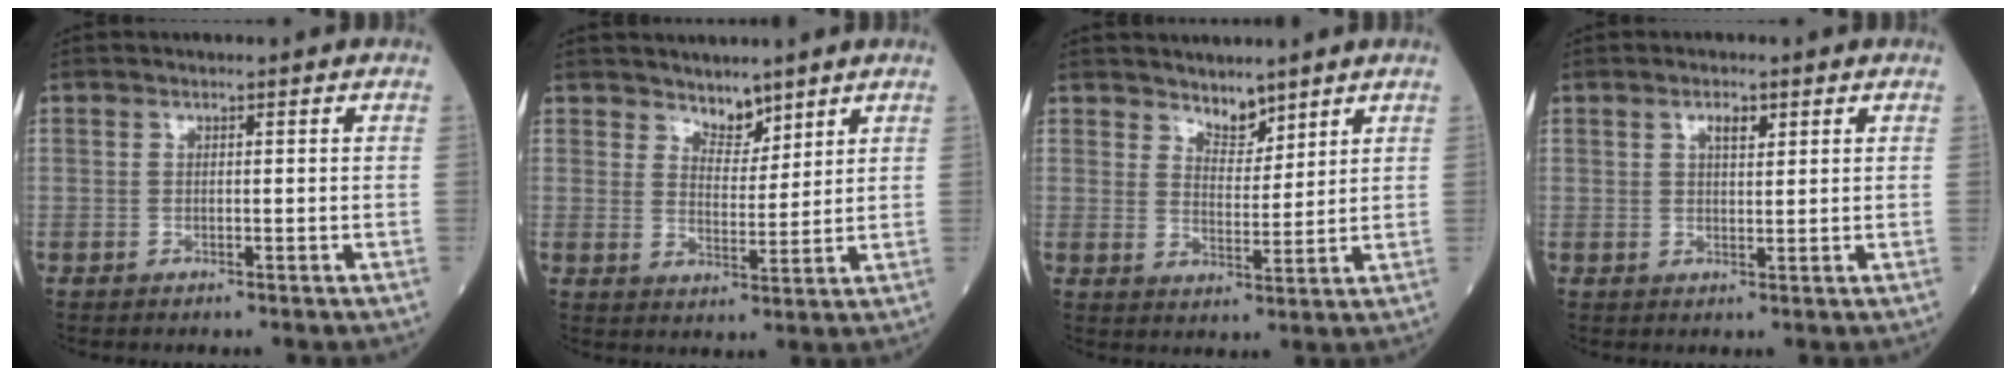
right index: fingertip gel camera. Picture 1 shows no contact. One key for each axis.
{"total": 3.8, "fx": 3.3, "fy": 1.5, "fz": 1.0, "tx": -0.013, "ty": -0.003, "tz": 0.062}
{"total": 3.8, "fx": 3.3, "fy": 1.4, "fz": 1.0, "tx": -0.016, "ty": -0.003, "tz": 0.064}
{"total": 2.3, "fx": 1.3, "fy": 0.8, "fz": 1.7, "tx": -0.031, "ty": 0.001, "tz": 0.021}